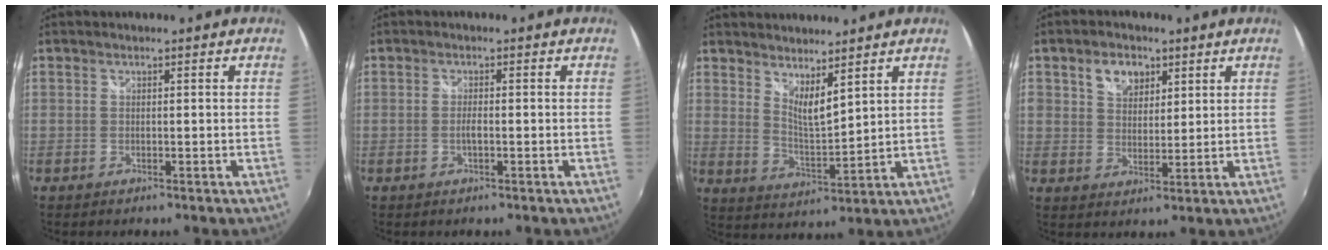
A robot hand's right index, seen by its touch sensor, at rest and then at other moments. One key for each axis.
{"total": 1.4, "fx": -0.4, "fy": 0.3, "fz": 1.3, "tx": -0.027, "ty": 0.002, "tz": -0.008}
{"total": 6.5, "fx": 5.1, "fy": 1.2, "fz": 3.9, "tx": -0.060, "ty": -0.011, "tz": 0.088}
{"total": 6.3, "fx": 3.3, "fy": 4.4, "fz": 3.1, "tx": -0.048, "ty": 0.015, "tz": 0.061}